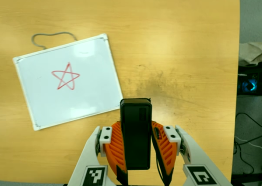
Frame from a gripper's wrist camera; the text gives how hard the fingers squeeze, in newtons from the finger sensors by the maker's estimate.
{"total": 4.7, "left": 3.5, "right": 6.0}